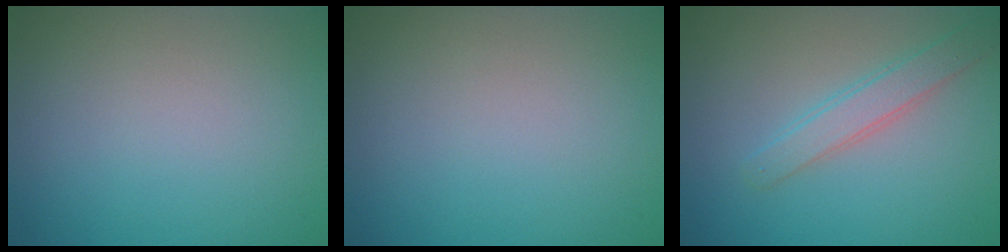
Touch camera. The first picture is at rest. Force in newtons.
{"total": 0.0}
{"total": 2.5, "press": 2.5, "slide": 0.1}